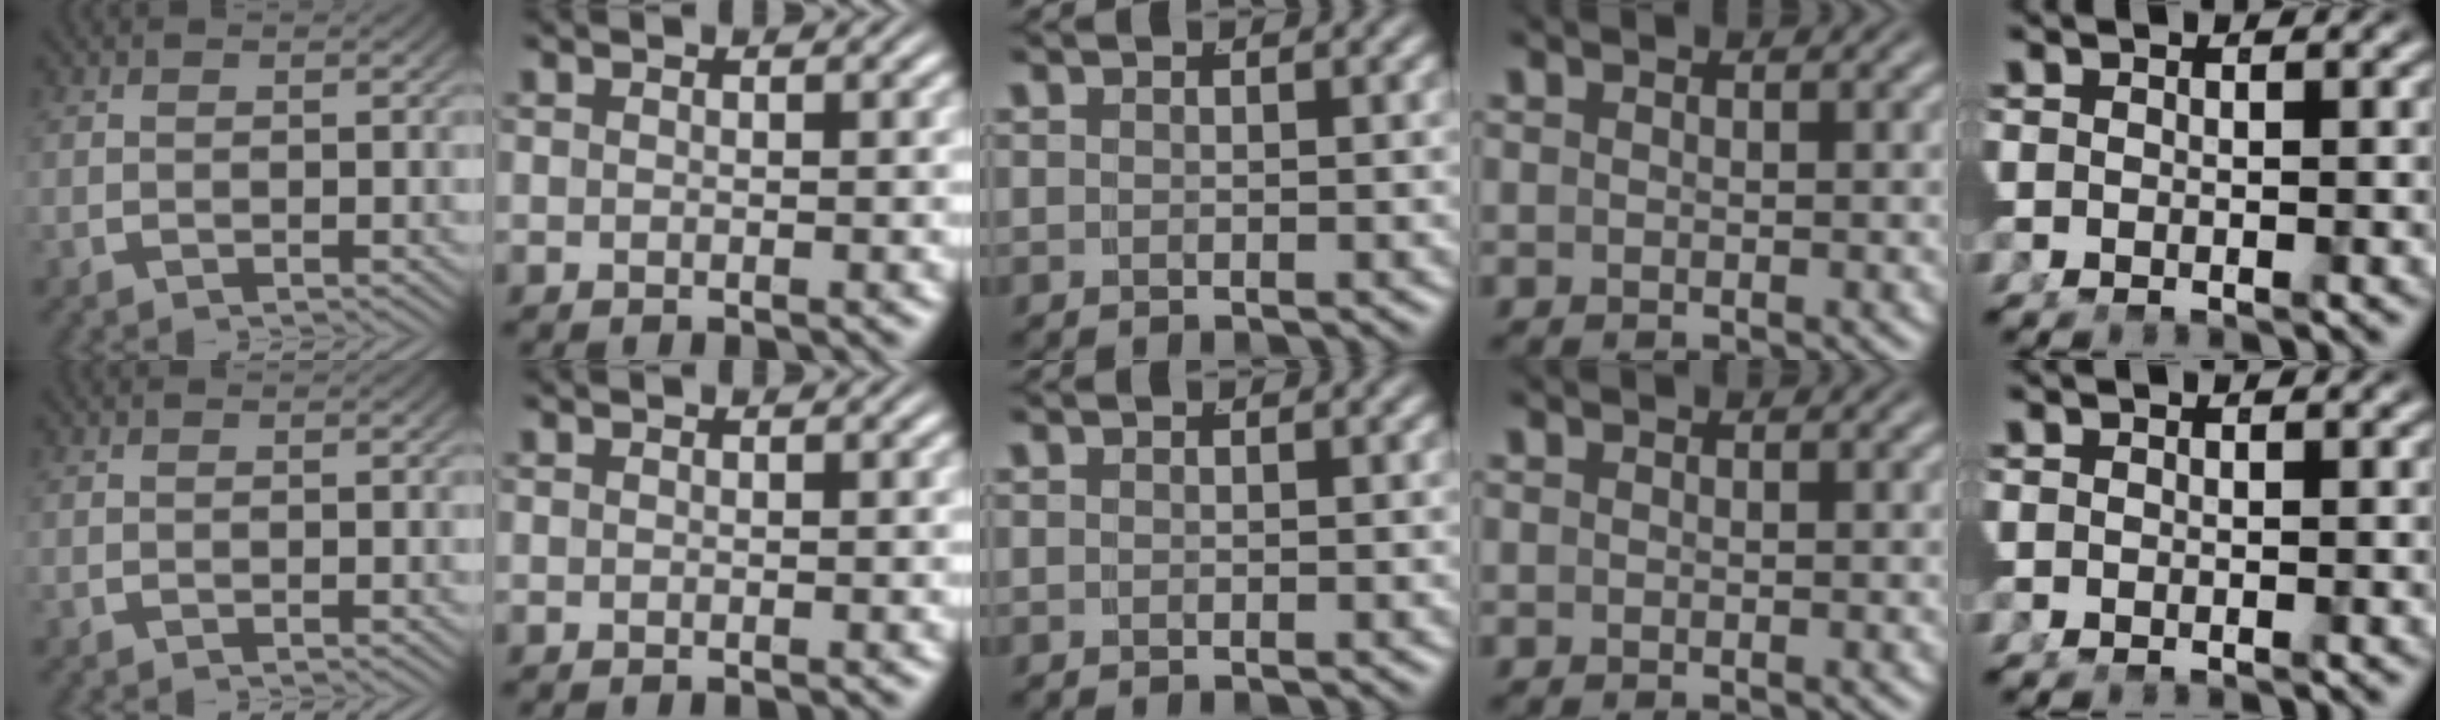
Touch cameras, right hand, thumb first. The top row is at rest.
{}